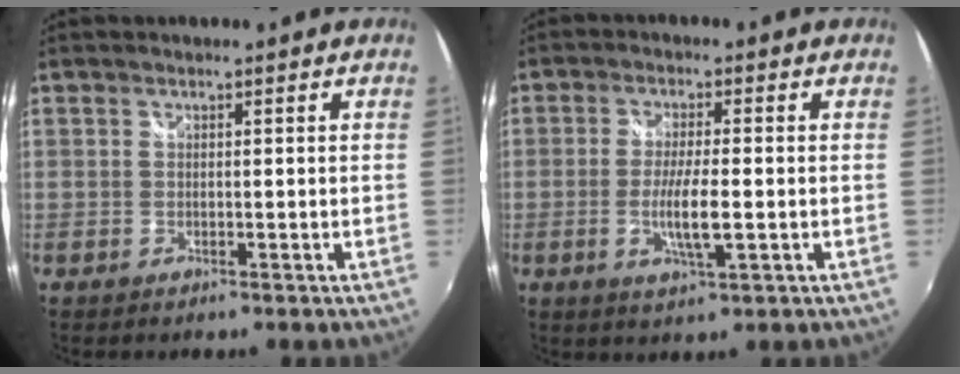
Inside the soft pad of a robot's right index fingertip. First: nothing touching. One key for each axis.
{"total": 6.1, "fx": -1.3, "fy": 0.7, "fz": 5.9, "tx": -0.114, "ty": -0.007, "tz": -0.020}